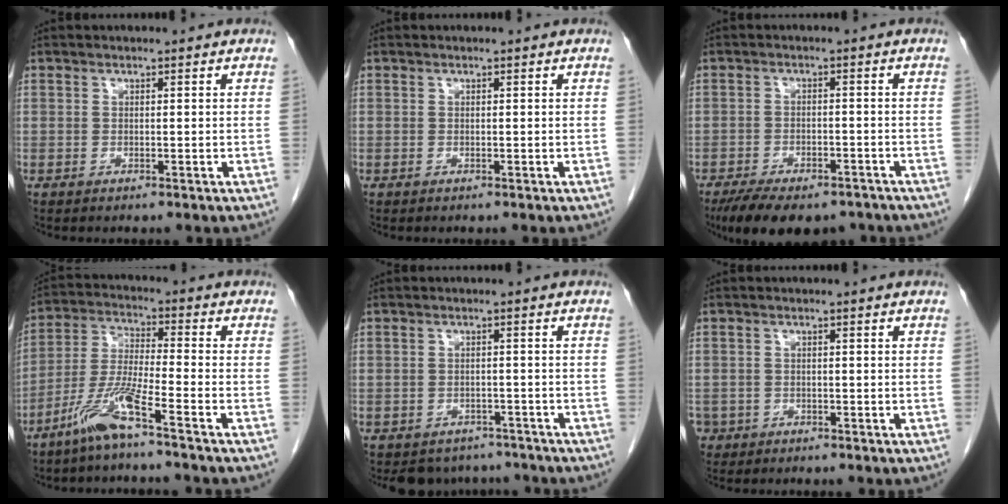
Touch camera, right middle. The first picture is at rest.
{"total": 0.0}
{"total": 13.3, "force": [-10.4, 5.4, 6.4], "torque": [-0.113, -0.005, -0.146]}
{"total": 8.3, "force": [-5.6, -0.5, 6.1], "torque": [-0.135, -0.014, -0.116]}
{"total": 6.4, "force": [-5.7, 2.9, 0.2], "torque": [0.008, 0.006, -0.070]}
{"total": 2.8, "force": [-1.6, 2.2, 0.1], "torque": [-0.002, 0.005, -0.029]}